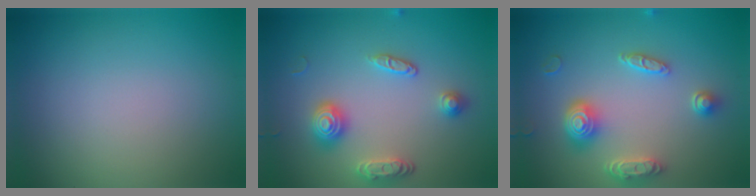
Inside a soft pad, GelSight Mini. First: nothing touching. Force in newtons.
{"total": 3.2, "press": 3.1, "slide": 0.7}
{"total": 4.8, "press": 3.9, "slide": 2.8}